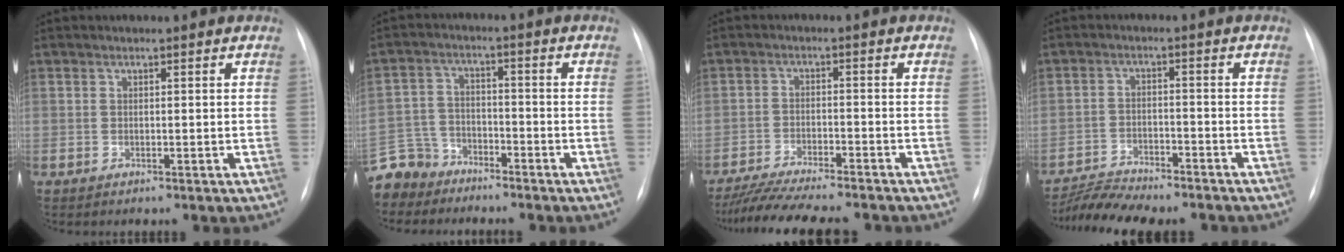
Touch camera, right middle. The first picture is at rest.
{"total": 8.2, "force": [-7.2, 4.0, 0.0], "torque": [-0.008, 0.003, -0.141]}
{"total": 13.3, "force": [-11.7, 1.4, 6.0], "torque": [-0.096, -0.013, -0.177]}
{"total": 8.4, "force": [-8.0, 0.8, 2.2], "torque": [-0.035, 0.000, -0.130]}